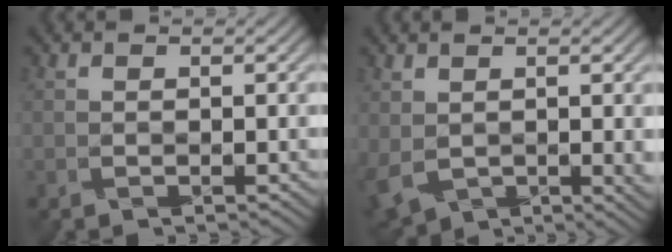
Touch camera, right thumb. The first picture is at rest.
{"total": 5.9, "force": [-0.1, 4.1, 4.3], "torque": [-0.111, -0.031, 0.023]}